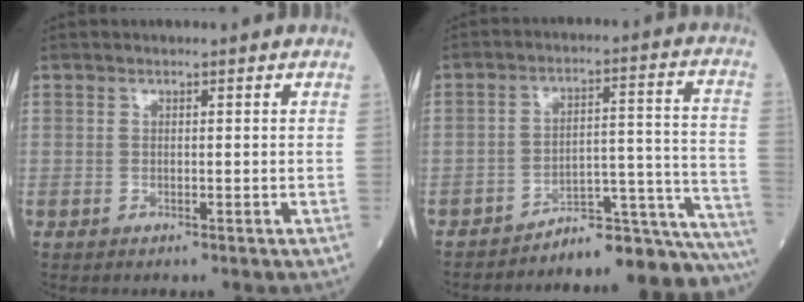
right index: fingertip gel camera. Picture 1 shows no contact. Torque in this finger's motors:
{"motor_torque": [-0.09, -0.91, 0.16, 0.01]}